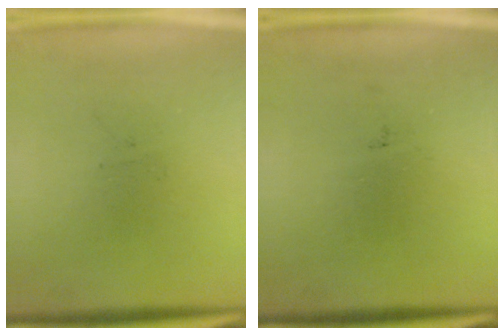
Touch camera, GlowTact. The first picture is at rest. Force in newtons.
{"total": 0.0}